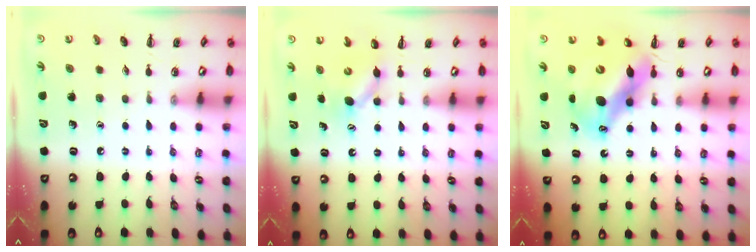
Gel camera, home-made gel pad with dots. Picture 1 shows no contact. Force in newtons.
{"total": 5.0, "press": 5.0, "slide": 0.4}
{"total": 13.5, "press": 13.1, "slide": 3.5}